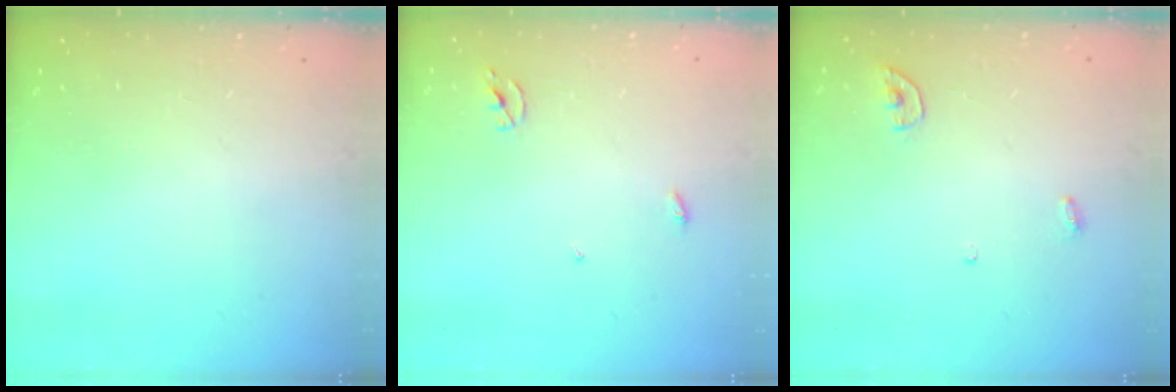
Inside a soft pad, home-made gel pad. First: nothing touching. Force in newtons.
{"total": 2.3, "press": 2.3, "slide": 0.2}
{"total": 3.8, "press": 3.8, "slide": 0.3}